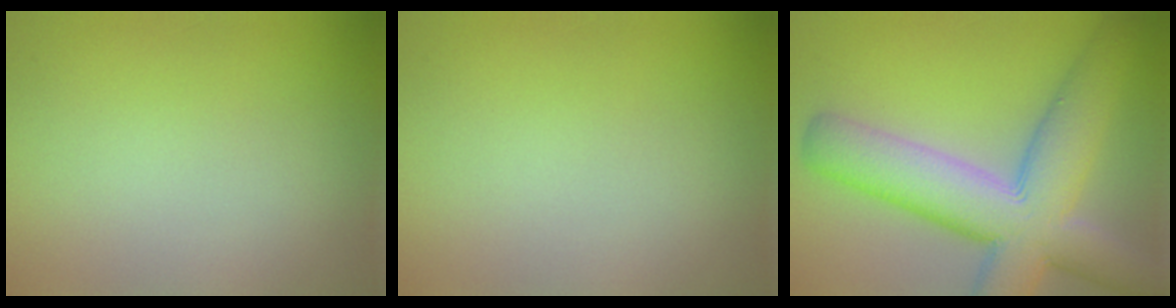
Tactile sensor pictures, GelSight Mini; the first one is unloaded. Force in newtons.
{"total": 0.0}
{"total": 11.1, "press": 11.1, "slide": 0.9}